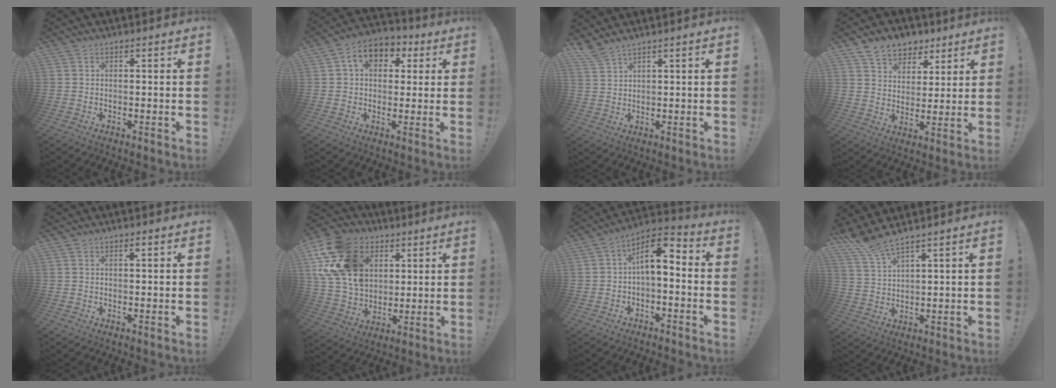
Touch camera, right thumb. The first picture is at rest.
{"total": 9.4, "force": [3.0, 6.9, 5.6], "torque": [-0.084, 0.001, 0.055]}
{"total": 3.8, "force": [3.3, 0.3, 1.8], "torque": [-0.042, -0.020, 0.062]}
{"total": 9.6, "force": [6.5, 6.6, 2.5], "torque": [-0.043, -0.041, 0.129]}
{"total": 0.8, "force": [0.3, 0.0, 0.8], "torque": [-0.013, 0.001, 0.004]}
{"total": 21.4, "force": [7.1, 15.8, 12.5], "torque": [-0.238, -0.022, 0.141]}
{"total": 8.4, "force": [0.7, 3.6, 7.5], "torque": [-0.111, 0.000, 0.013]}
{"total": 6.4, "force": [5.5, 0.5, 3.2], "torque": [-0.068, -0.032, 0.102]}